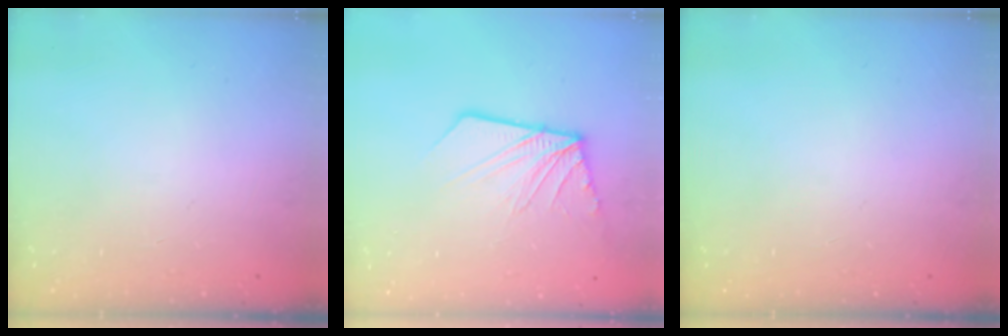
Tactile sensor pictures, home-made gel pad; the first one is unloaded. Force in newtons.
{"total": 11.8, "press": 11.6, "slide": 1.6}
{"total": 0.0}